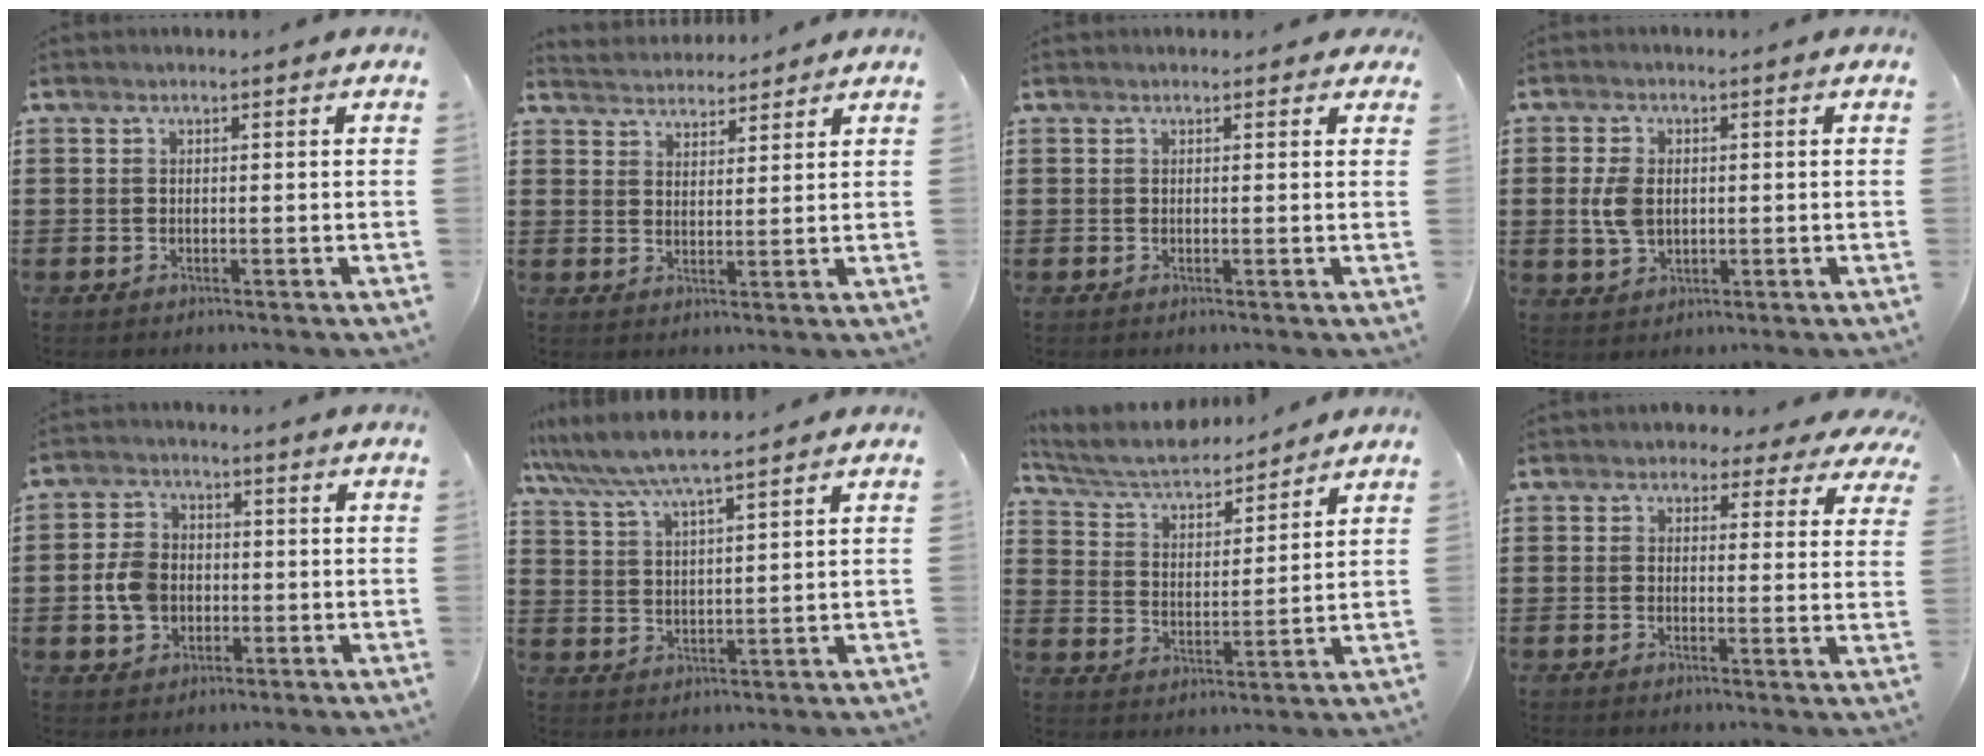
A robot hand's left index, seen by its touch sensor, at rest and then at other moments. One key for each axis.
{"total": 3.2, "fx": 3.1, "fy": 0.5, "fz": -0.6, "tx": -0.001, "ty": -0.010, "tz": 0.058}
{"total": 0.7, "fx": 0.4, "fy": 0.5, "fz": 0.2, "tx": 0.002, "ty": 0.002, "tz": 0.006}
{"total": 5.1, "fx": 0.3, "fy": 3.4, "fz": 3.8, "tx": -0.101, "ty": 0.004, "tz": -0.001}
{"total": 5.9, "fx": -1.0, "fy": 4.8, "fz": 3.3, "tx": -0.082, "ty": 0.009, "tz": -0.021}
{"total": 6.4, "fx": 5.7, "fy": 0.4, "fz": 2.8, "tx": -0.076, "ty": -0.024, "tz": 0.099}
{"total": 5.6, "fx": 5.2, "fy": 1.1, "fz": 1.9, "tx": -0.061, "ty": -0.031, "tz": 0.087}
{"total": 2.5, "fx": 1.9, "fy": 1.4, "fz": 0.8, "tx": -0.018, "ty": 0.000, "tz": 0.031}